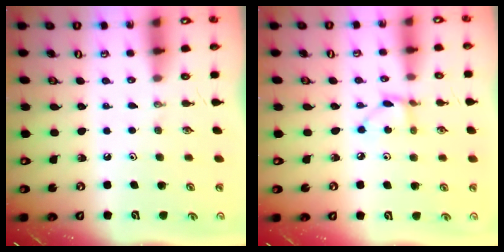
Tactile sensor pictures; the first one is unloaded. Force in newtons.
{"total": 3.3, "press": 3.3, "slide": 0.1}